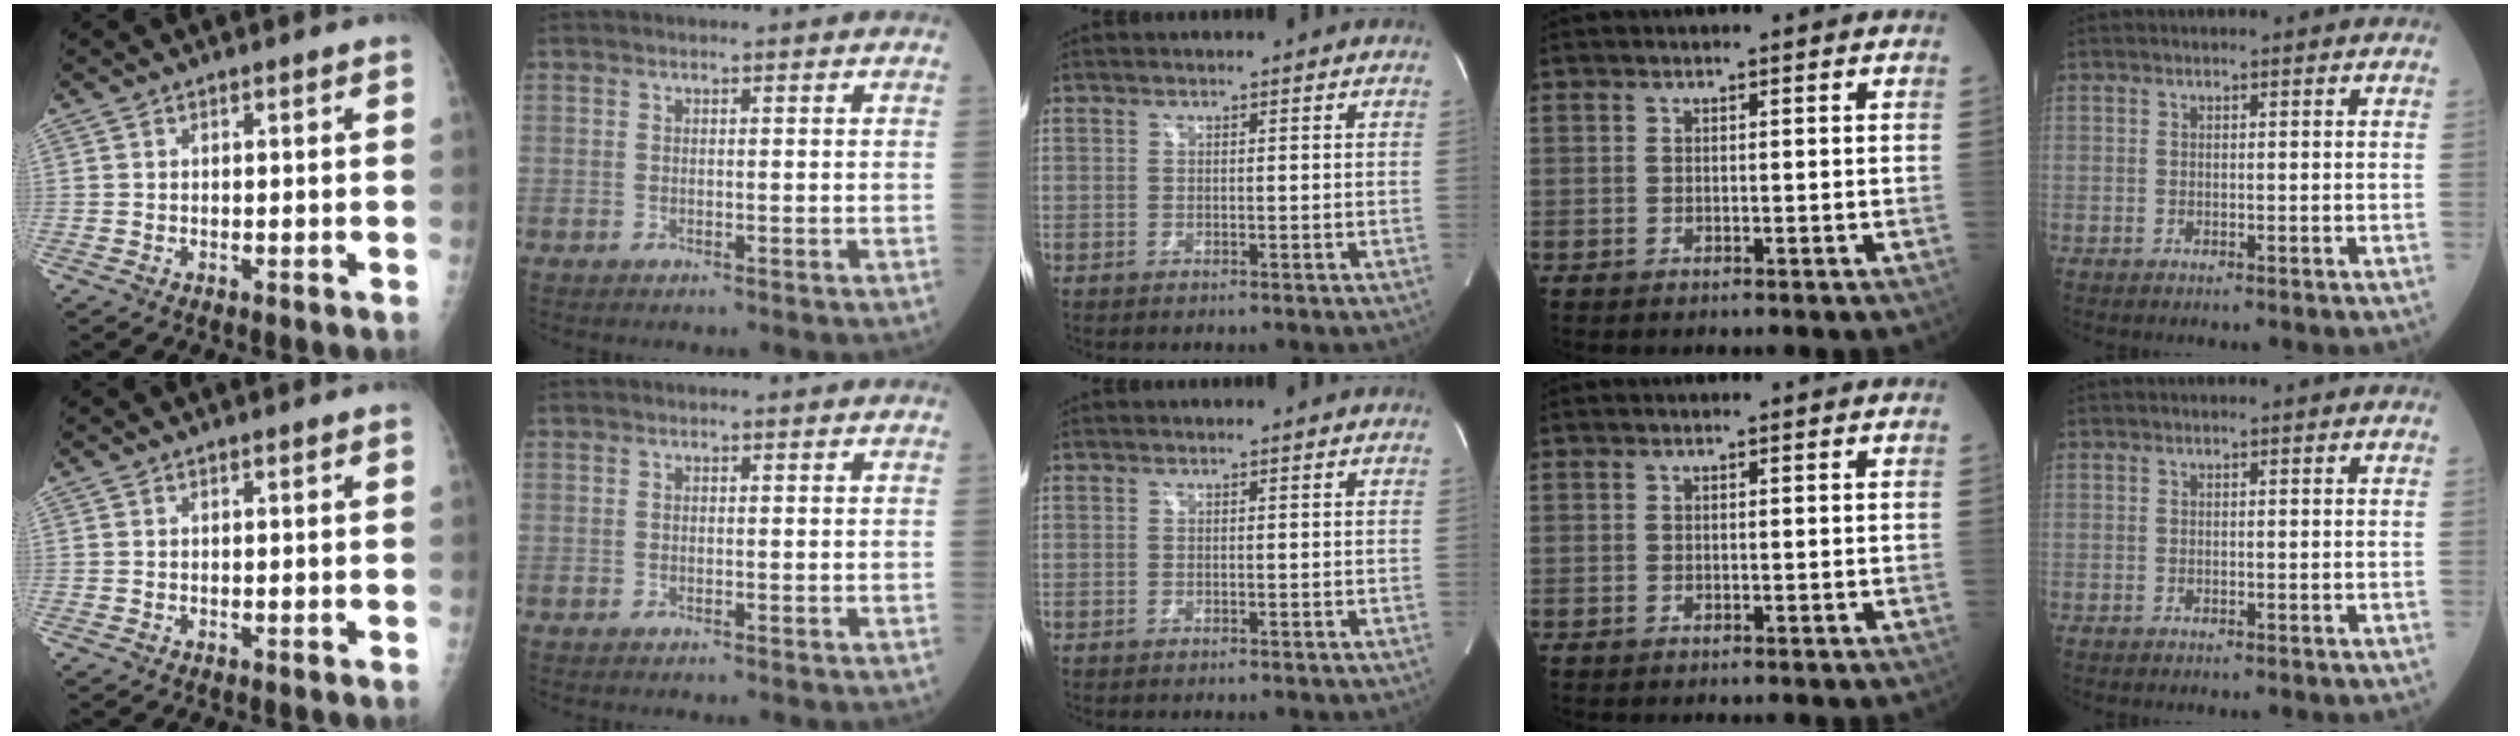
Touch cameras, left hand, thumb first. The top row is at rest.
{}